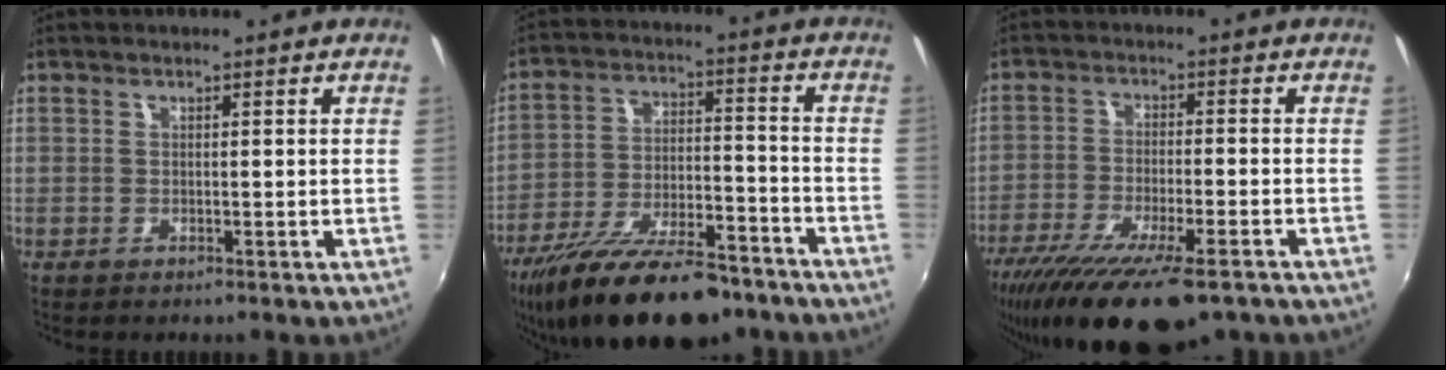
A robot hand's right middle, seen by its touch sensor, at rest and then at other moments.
{"total": 21.9, "force": [-16.5, 7.6, 12.2], "torque": [-0.226, -0.026, -0.255]}
{"total": 18.8, "force": [-13.8, 4.7, 12.0], "torque": [-0.235, -0.062, -0.224]}